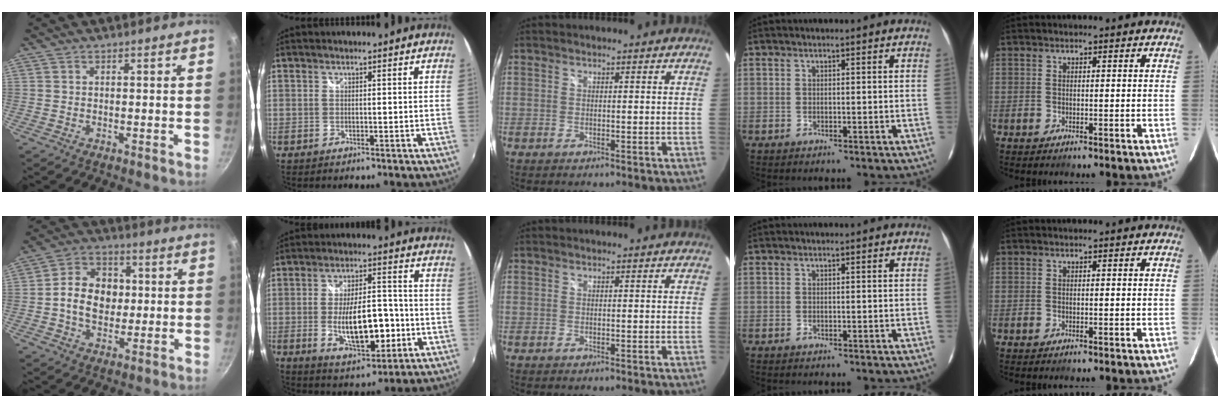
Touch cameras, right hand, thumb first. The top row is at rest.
{"thumb": {"total": 11.5, "force": [0.1, 9.0, 7.2], "torque": [-0.093, 0.014, -0.010]}, "index": {"total": 13.5, "force": [-3.1, 5.6, 11.9], "torque": [-0.210, -0.004, -0.032]}}